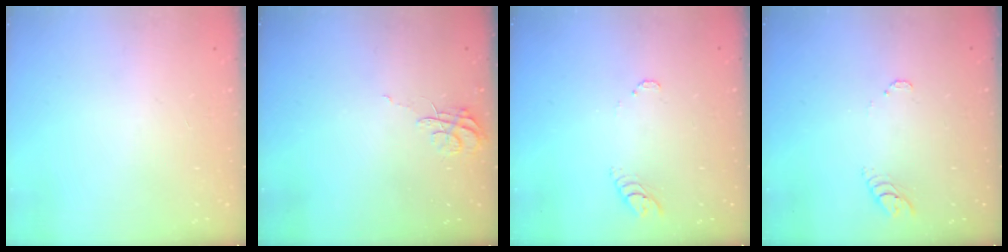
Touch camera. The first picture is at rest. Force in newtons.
{"total": 6.1, "press": 6.0, "slide": 0.5}
{"total": 3.7, "press": 3.7, "slide": 0.2}
{"total": 3.7, "press": 3.7, "slide": 0.2}